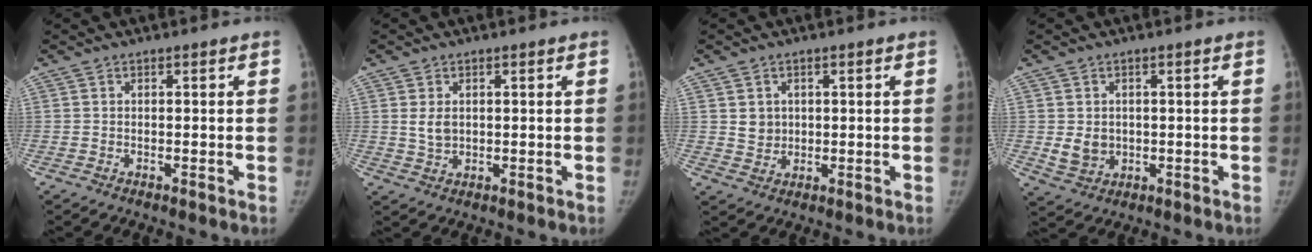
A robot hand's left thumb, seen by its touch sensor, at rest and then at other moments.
{"total": 3.1, "force": [0.6, 2.2, 2.1], "torque": [-0.030, -0.007, 0.020]}
{"total": 3.4, "force": [0.8, 3.1, 1.3], "torque": [-0.007, -0.006, 0.022]}
{"total": 4.8, "force": [0.0, 4.0, 2.6], "torque": [-0.028, -0.005, 0.013]}